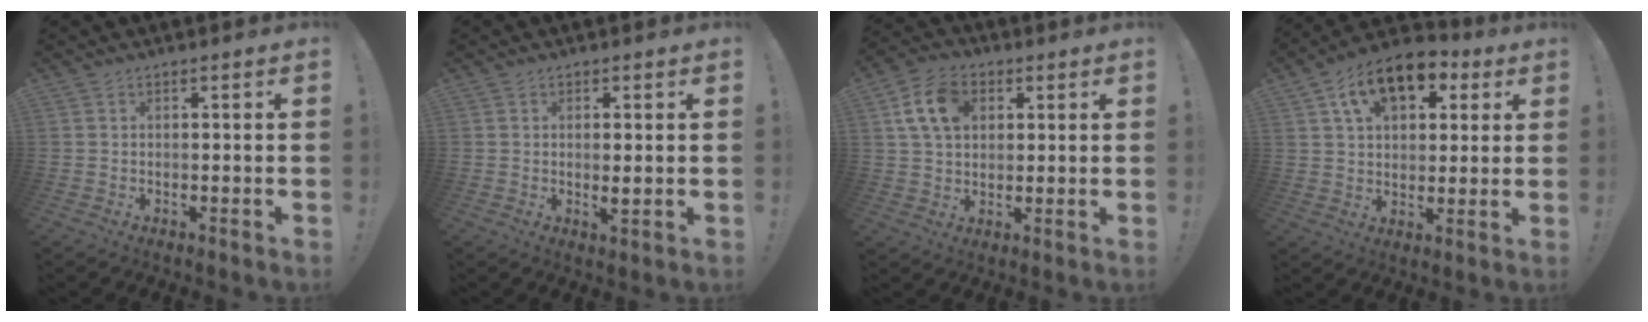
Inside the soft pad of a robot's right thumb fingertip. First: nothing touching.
{"total": 2.2, "force": [0.4, 0.4, 2.1], "torque": [-0.027, -0.006, 0.005]}
{"total": 11.6, "force": [3.9, 8.2, 7.2], "torque": [-0.124, 0.006, 0.076]}
{"total": 14.2, "force": [6.6, 9.2, 8.6], "torque": [-0.135, -0.018, 0.123]}